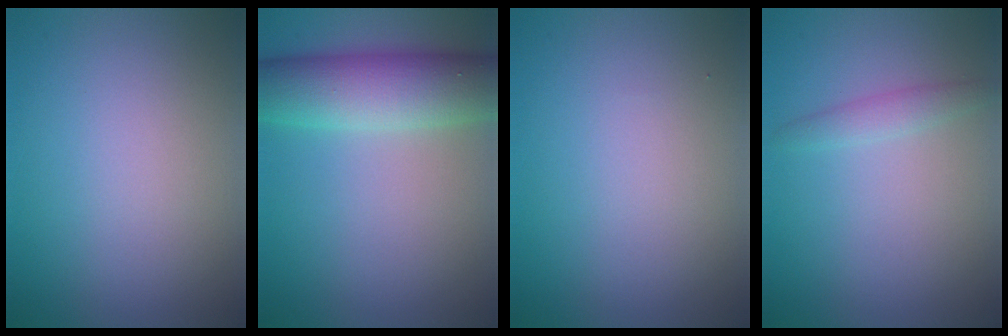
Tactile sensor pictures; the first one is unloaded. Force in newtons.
{"total": 7.7, "press": 7.7, "slide": 0.3}
{"total": 0.0}
{"total": 1.3, "press": 1.3, "slide": 0.0}